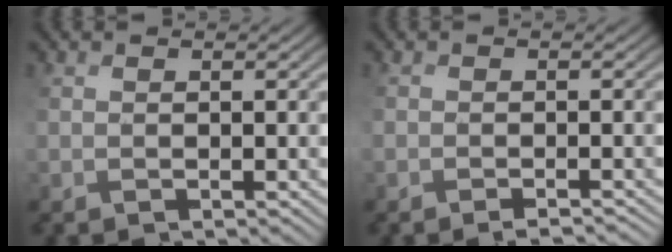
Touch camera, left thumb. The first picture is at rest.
{"total": 2.1, "force": [-1.7, 0.6, 1.0], "torque": [-0.014, 0.000, -0.021]}